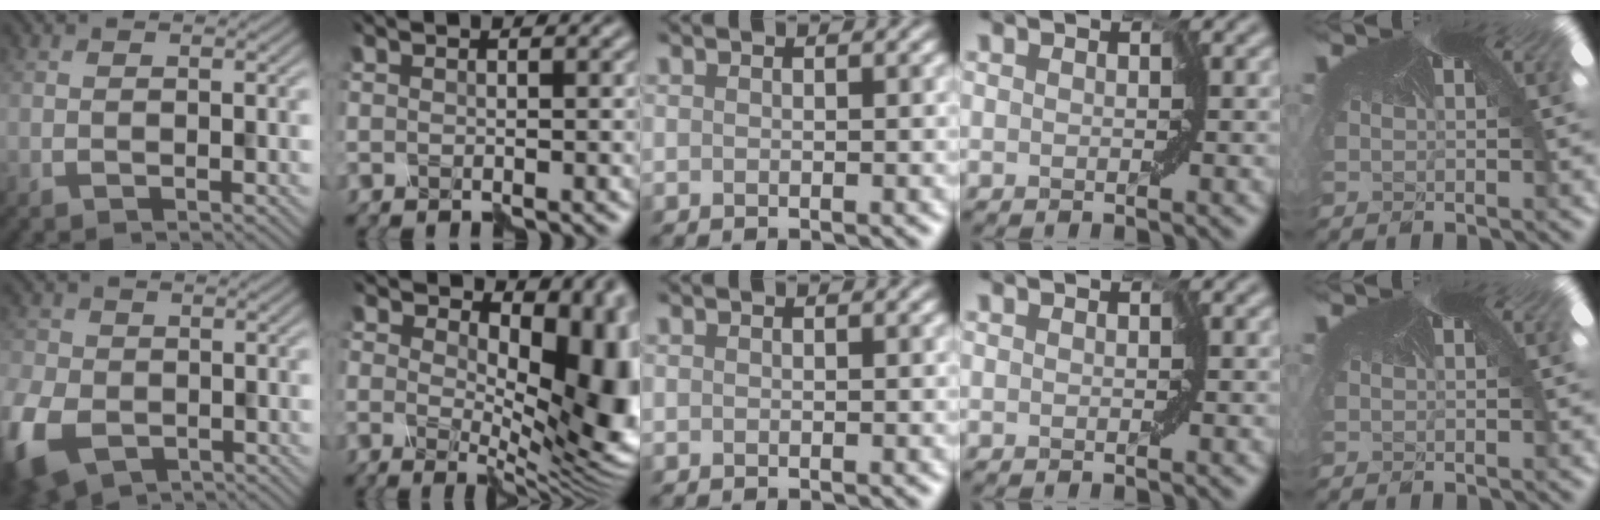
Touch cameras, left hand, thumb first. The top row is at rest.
{"thumb": {"total": 9.2, "force": [-4.2, 6.4, 5.1], "torque": [-0.140, -0.042, -0.075]}, "index": {"total": 11.1, "force": [1.4, 6.0, 9.3], "torque": [-0.111, -0.009, 0.030]}}